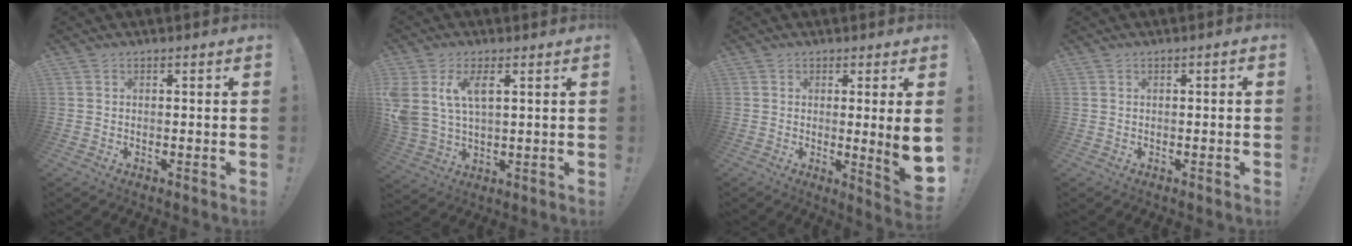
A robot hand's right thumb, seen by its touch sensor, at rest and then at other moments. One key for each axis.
{"total": 9.0, "fx": 4.2, "fy": 4.7, "fz": 6.5, "tx": -0.134, "ty": -0.009, "tz": 0.077}
{"total": 8.3, "fx": 0.2, "fy": 0.1, "fz": 8.3, "tx": -0.111, "ty": -0.017, "tz": 0.004}
{"total": 0.8, "fx": -0.2, "fy": 0.1, "fz": 0.7, "tx": -0.011, "ty": 0.001, "tz": -0.004}